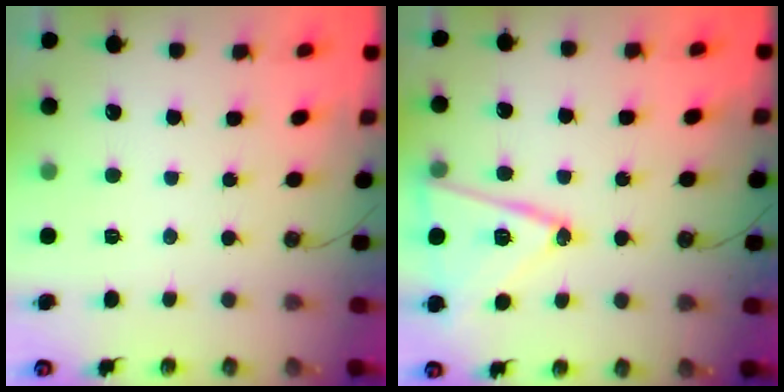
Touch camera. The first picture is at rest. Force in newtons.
{"total": 16.8, "press": 16.6, "slide": 2.6}